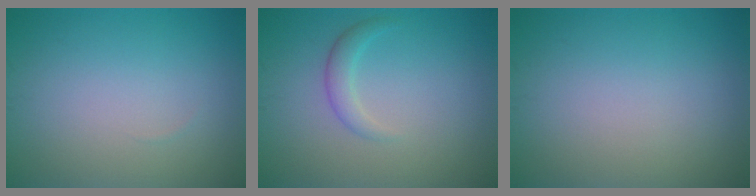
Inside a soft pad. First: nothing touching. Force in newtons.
{"total": 1.7, "press": 1.7, "slide": 0.1}
{"total": 0.0}